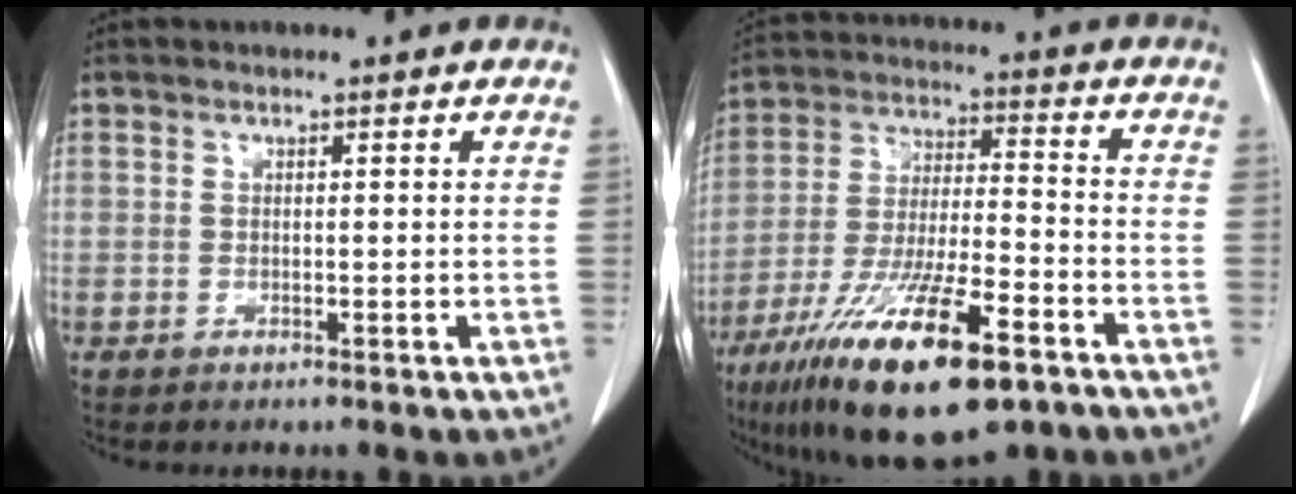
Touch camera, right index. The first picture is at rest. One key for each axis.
{"total": 19.5, "fx": -11.6, "fy": 3.7, "fz": 15.1, "tx": -0.280, "ty": -0.040, "tz": -0.203}